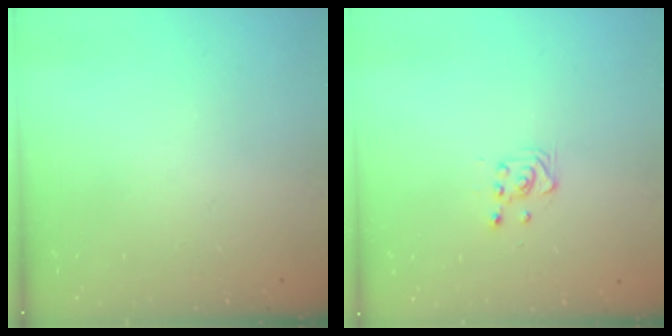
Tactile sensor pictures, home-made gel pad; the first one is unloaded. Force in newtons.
{"total": 3.6, "press": 3.4, "slide": 1.1}